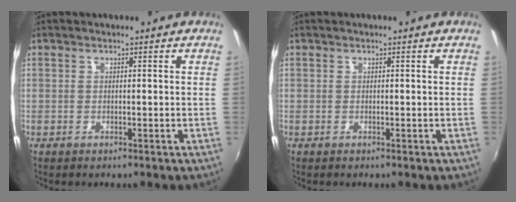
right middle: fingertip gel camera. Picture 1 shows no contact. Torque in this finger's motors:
{"motor_torque": [-0.01, -0.01, 0.00, 0.00]}